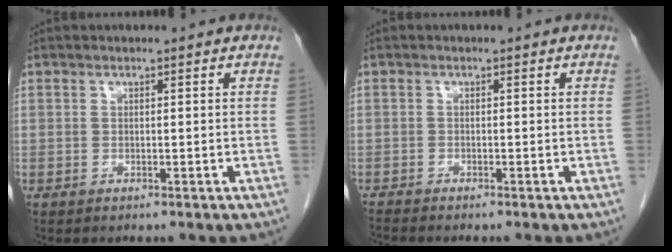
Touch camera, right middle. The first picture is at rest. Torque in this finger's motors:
{"motor_torque": [0.62, -1.40, 0.04, 0.09]}